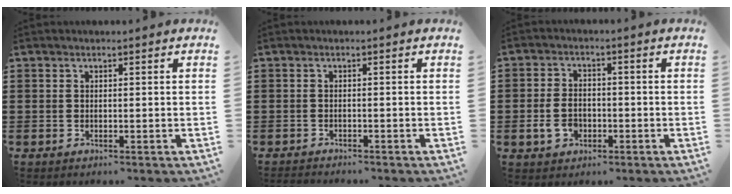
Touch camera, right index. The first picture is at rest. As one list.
[{"total": 1.1, "force": [-1.1, -0.1, -0.1], "torque": [-0.003, 0.001, -0.023]}, {"total": 4.4, "force": [-1.3, 3.0, 2.9], "torque": [-0.070, -0.003, -0.026]}]